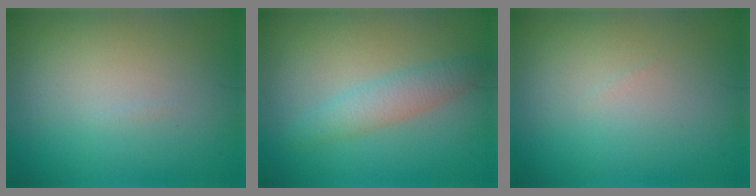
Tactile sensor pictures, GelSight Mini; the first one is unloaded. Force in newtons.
{"total": 2.5, "press": 2.5, "slide": 0.1}
{"total": 0.0}